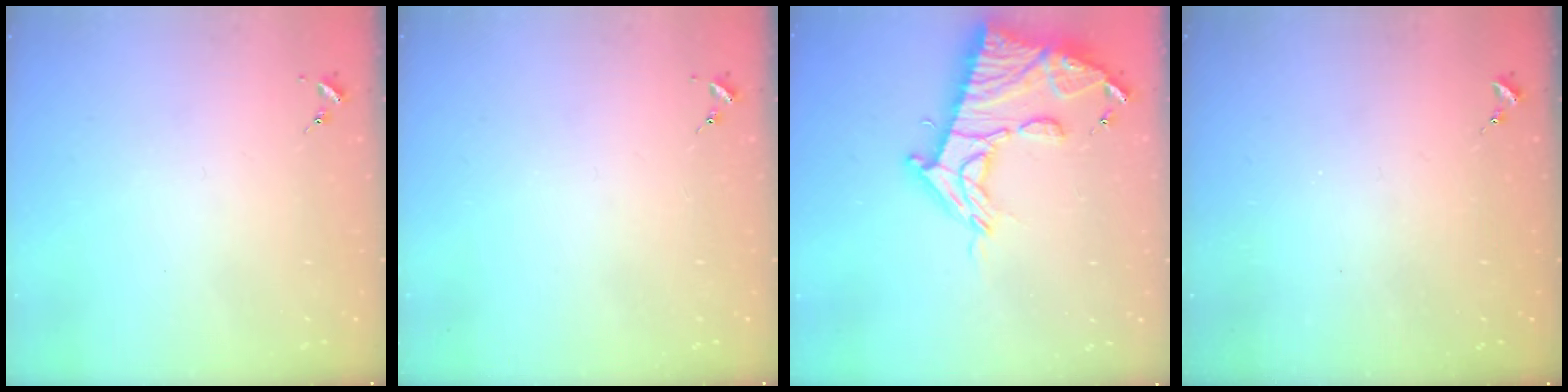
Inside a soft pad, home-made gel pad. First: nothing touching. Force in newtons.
{"total": 0.0}
{"total": 19.3, "press": 19.3, "slide": 1.6}
{"total": 0.0}